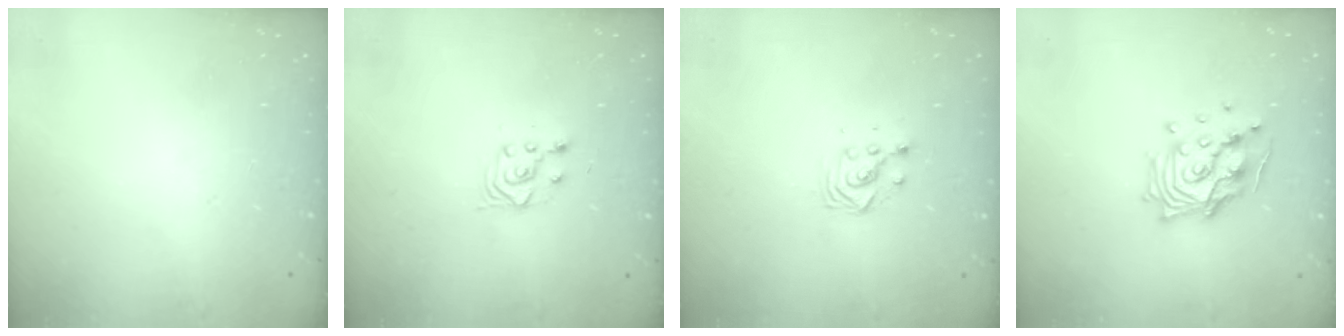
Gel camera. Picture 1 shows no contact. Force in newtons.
{"total": 3.0, "press": 2.6, "slide": 1.3}
{"total": 3.3, "press": 3.3, "slide": 0.3}
{"total": 13.8, "press": 13.6, "slide": 2.0}